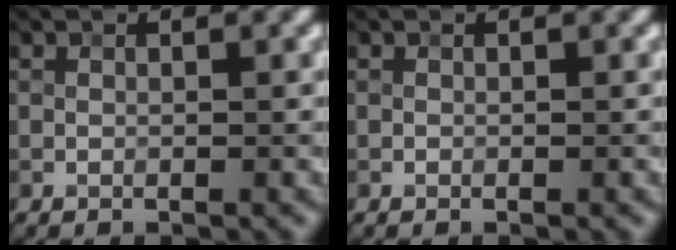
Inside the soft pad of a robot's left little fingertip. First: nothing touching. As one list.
[{"total": 0.0}]